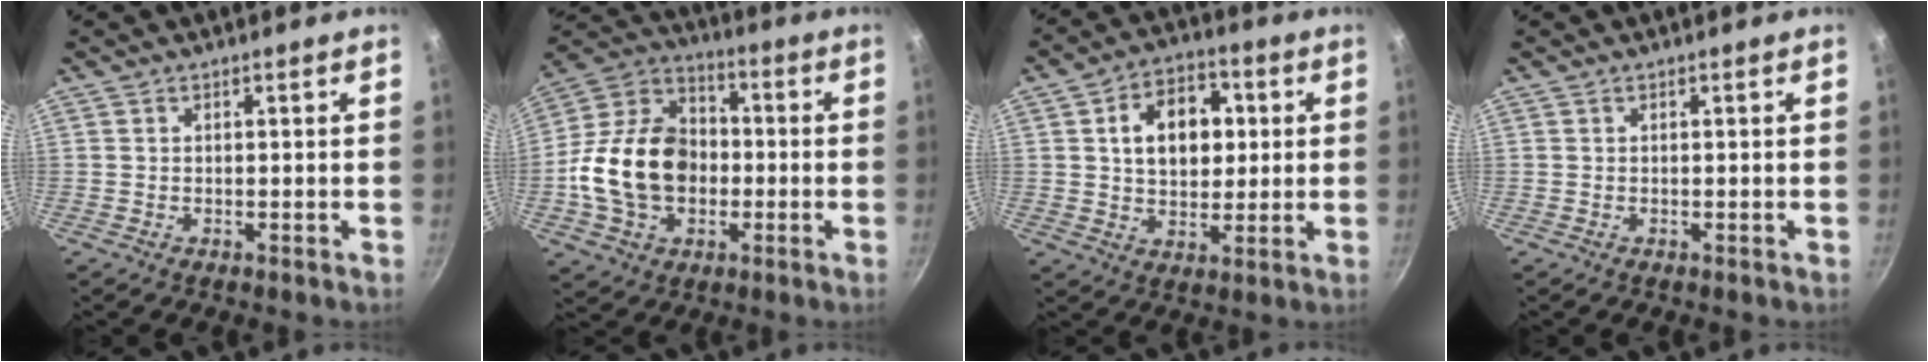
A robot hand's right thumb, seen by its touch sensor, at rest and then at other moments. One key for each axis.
{"total": 19.4, "fx": -2.4, "fy": 14.4, "fz": 12.7, "tx": -0.200, "ty": 0.039, "tz": -0.051}
{"total": 13.0, "fx": 2.5, "fy": 9.1, "fz": 9.0, "tx": -0.101, "ty": 0.008, "tz": 0.033}
{"total": 0.0}